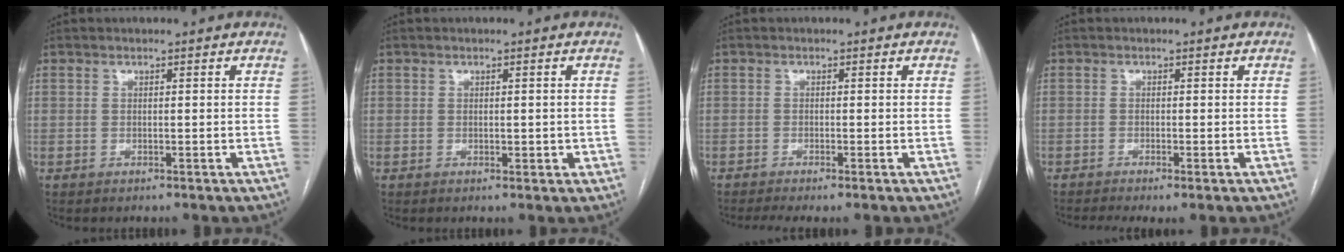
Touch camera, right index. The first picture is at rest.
{"total": 1.7, "force": [-0.1, 1.1, 1.3], "torque": [-0.017, 0.003, 0.002]}
{"total": 3.2, "force": [-2.5, 0.0, 2.1], "torque": [-0.030, -0.006, -0.039]}
{"total": 3.6, "force": [-2.5, 0.3, 2.5], "torque": [-0.039, -0.009, -0.039]}